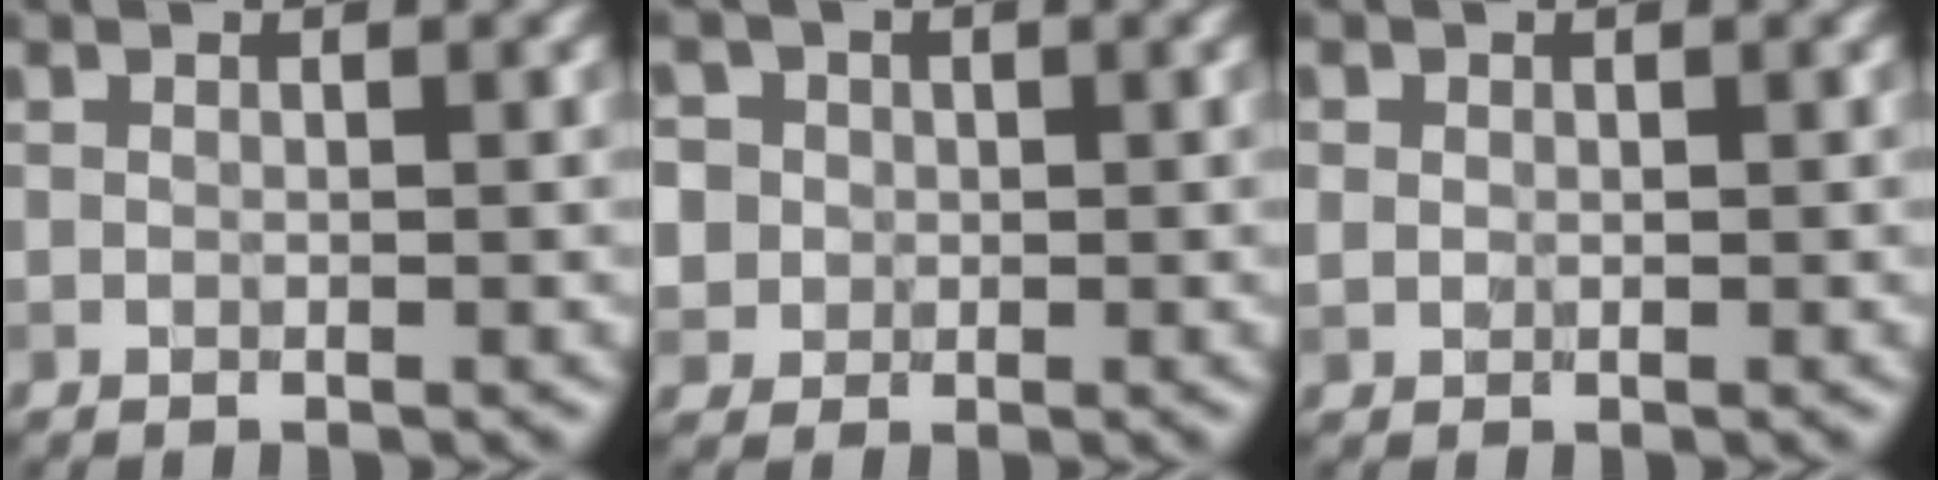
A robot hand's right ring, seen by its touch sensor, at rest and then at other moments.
{"total": 5.9, "force": [1.6, 5.3, 2.1], "torque": [-0.051, 0.028, 0.008]}
{"total": 1.1, "force": [0.3, 1.0, 0.4], "torque": [-0.005, -0.001, 0.007]}